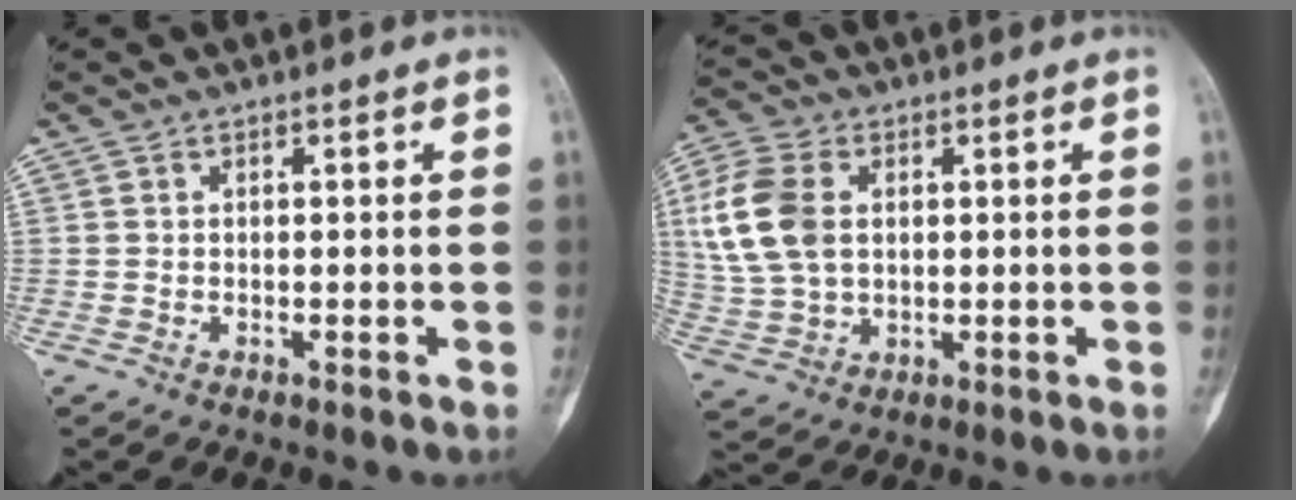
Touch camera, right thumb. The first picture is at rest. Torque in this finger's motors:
{"motor_torque": [0.03, 0.73, 0.91, 0.30, 0.14]}